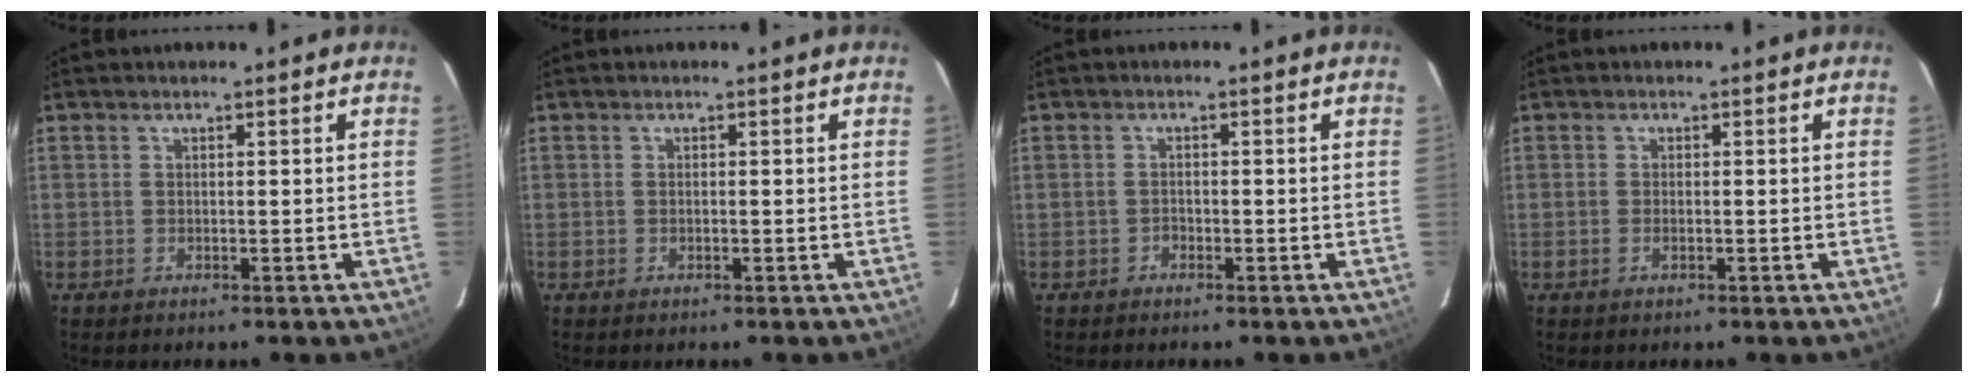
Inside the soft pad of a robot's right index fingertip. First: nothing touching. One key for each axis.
{"total": 0.0}
{"total": 0.7, "fx": -0.6, "fy": 0.5, "fz": 0.1, "tx": -0.001, "ty": 0.002, "tz": -0.009}
{"total": 1.1, "fx": -0.5, "fy": 0.5, "fz": 0.9, "tx": -0.019, "ty": -0.001, "tz": -0.009}